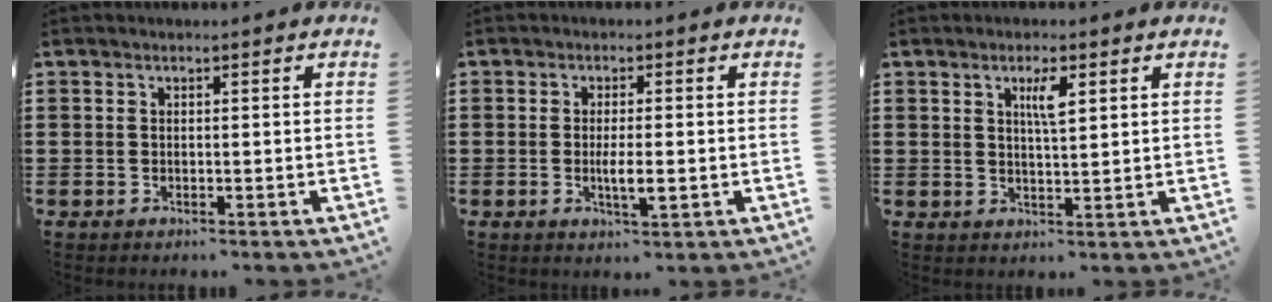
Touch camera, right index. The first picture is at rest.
{"total": 3.6, "force": [-0.6, 0.8, 3.5], "torque": [-0.060, -0.001, -0.012]}
{"total": 3.5, "force": [1.6, 0.8, 3.0], "torque": [-0.057, 0.002, 0.022]}